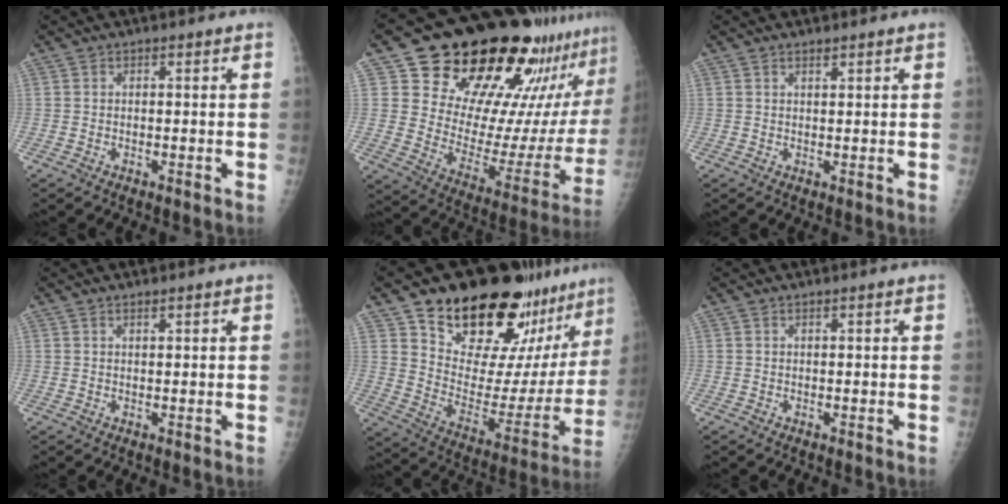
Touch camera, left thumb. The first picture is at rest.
{"total": 29.9, "force": [21.5, 11.5, 17.3], "torque": [-0.219, -0.095, 0.305]}
{"total": 1.0, "force": [0.9, 0.3, 0.5], "torque": [-0.004, -0.006, 0.015]}
{"total": 0.8, "force": [0.7, 0.2, 0.4], "torque": [-0.005, -0.004, 0.012]}
{"total": 28.9, "force": [21.6, 11.4, 15.4], "torque": [-0.184, -0.109, 0.311]}
{"total": 0.0}